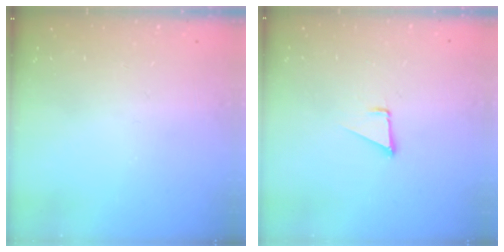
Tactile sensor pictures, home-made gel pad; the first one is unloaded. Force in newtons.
{"total": 1.6, "press": 1.5, "slide": 0.1}